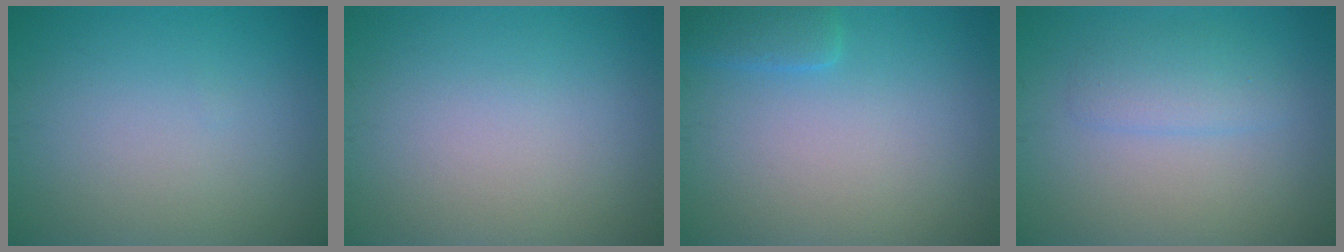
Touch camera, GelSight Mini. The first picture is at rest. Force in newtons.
{"total": 0.0}
{"total": 1.9, "press": 1.9, "slide": 0.1}
{"total": 2.2, "press": 2.2, "slide": 0.1}